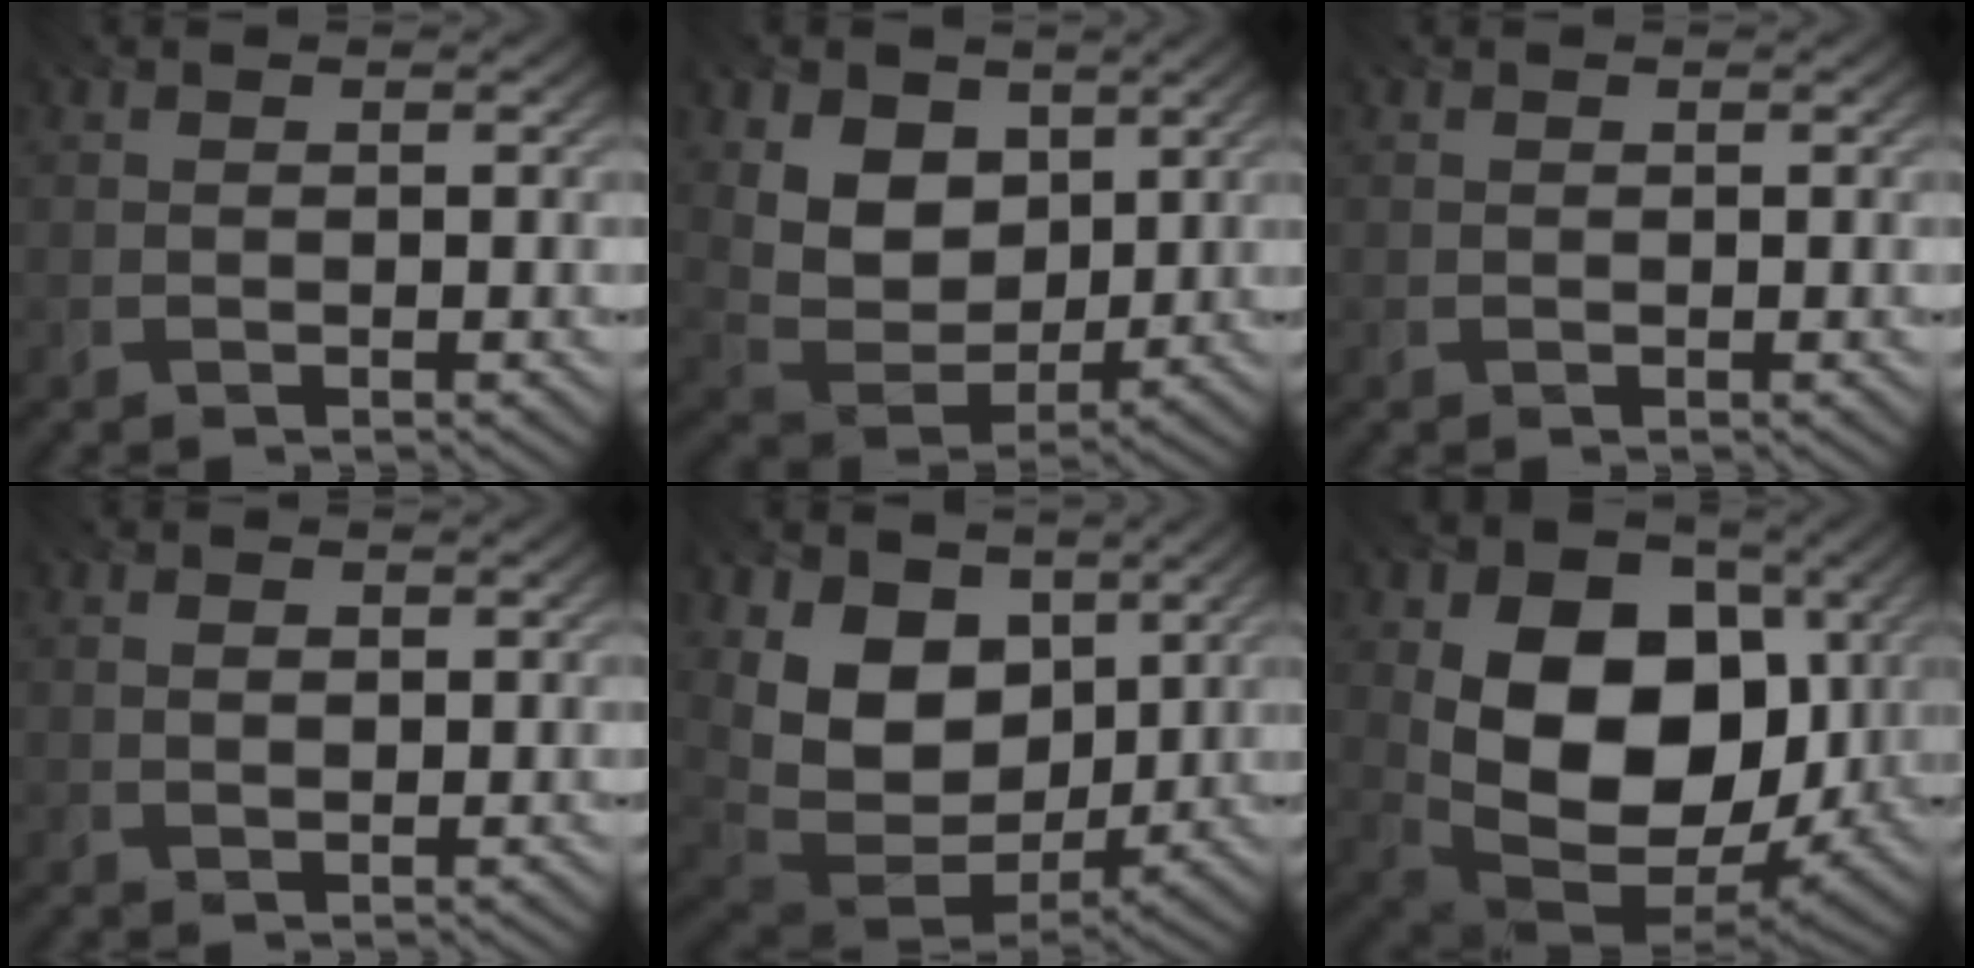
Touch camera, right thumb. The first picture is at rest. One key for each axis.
{"total": 9.9, "fx": 3.6, "fy": 7.0, "fz": 6.0, "tx": -0.156, "ty": -0.005, "tz": 0.057}
{"total": 0.0}
{"total": 1.0, "fx": -0.2, "fy": 0.7, "fz": 0.7, "tx": -0.012, "ty": -0.006, "tz": -0.003}
{"total": 14.0, "fx": 3.4, "fy": 10.1, "fz": 9.1, "tx": -0.213, "ty": 0.012, "tz": 0.077}
{"total": 16.6, "fx": 0.3, "fy": 11.6, "fz": 11.9, "tx": -0.210, "ty": -0.035, "tz": 0.004}